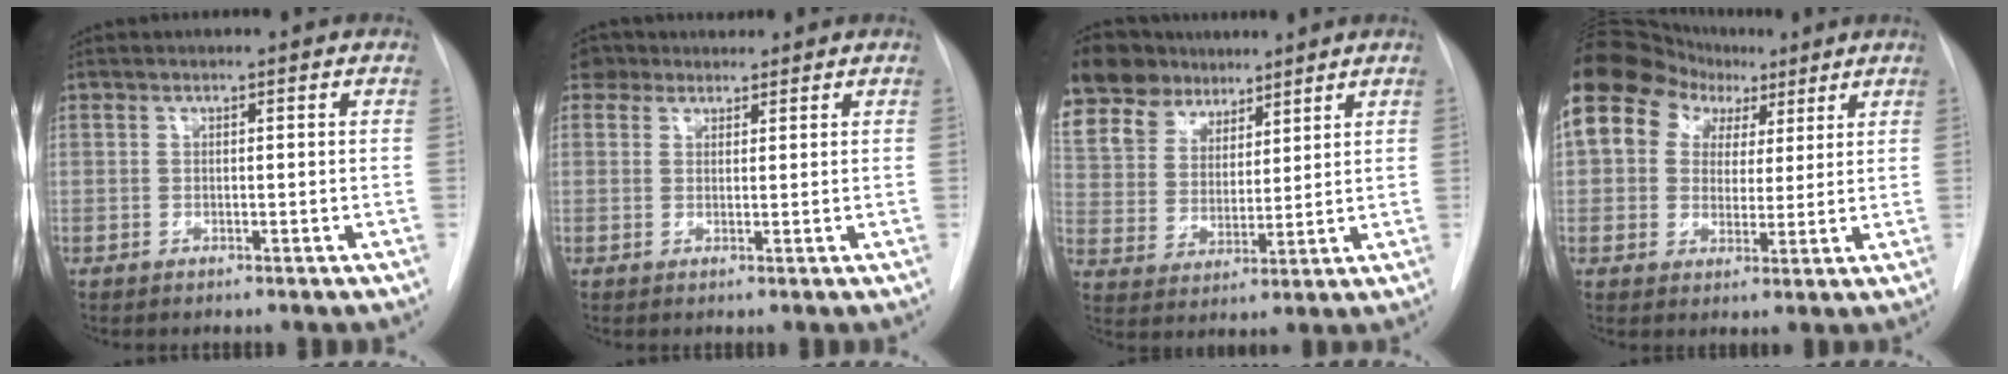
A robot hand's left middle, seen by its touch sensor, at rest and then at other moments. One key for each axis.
{"total": 3.1, "fx": 2.5, "fy": 1.8, "fz": -0.2, "tx": 0.002, "ty": 0.020, "tz": 0.038}
{"total": 15.8, "fx": 12.4, "fy": 8.5, "fz": 4.7, "tx": -0.107, "ty": 0.045, "tz": 0.237}
{"total": 13.9, "fx": 6.8, "fy": 10.6, "fz": 6.0, "tx": -0.108, "ty": 0.066, "tz": 0.115}